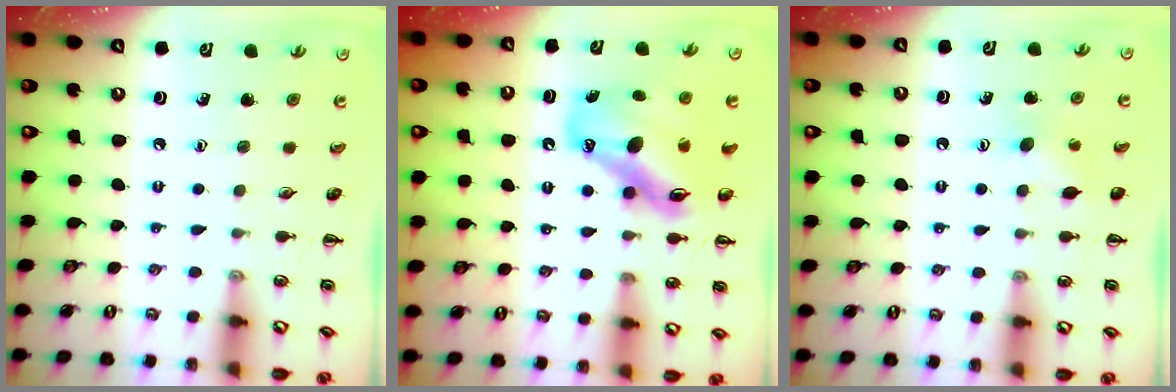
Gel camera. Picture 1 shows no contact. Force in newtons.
{"total": 14.2, "press": 13.6, "slide": 4.0}
{"total": 6.7, "press": 6.5, "slide": 1.5}